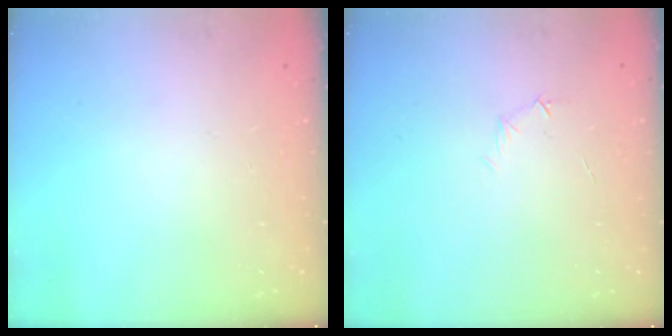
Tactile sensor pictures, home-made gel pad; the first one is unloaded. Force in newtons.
{"total": 4.1, "press": 3.9, "slide": 1.3}